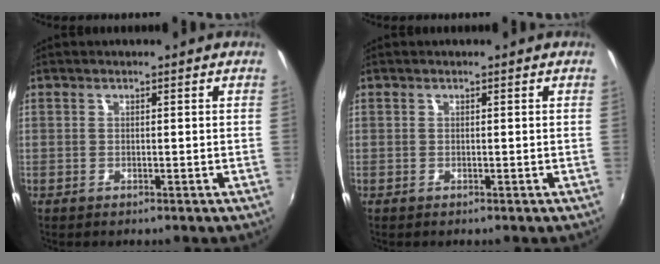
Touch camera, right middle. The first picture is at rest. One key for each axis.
{"total": 0.0}